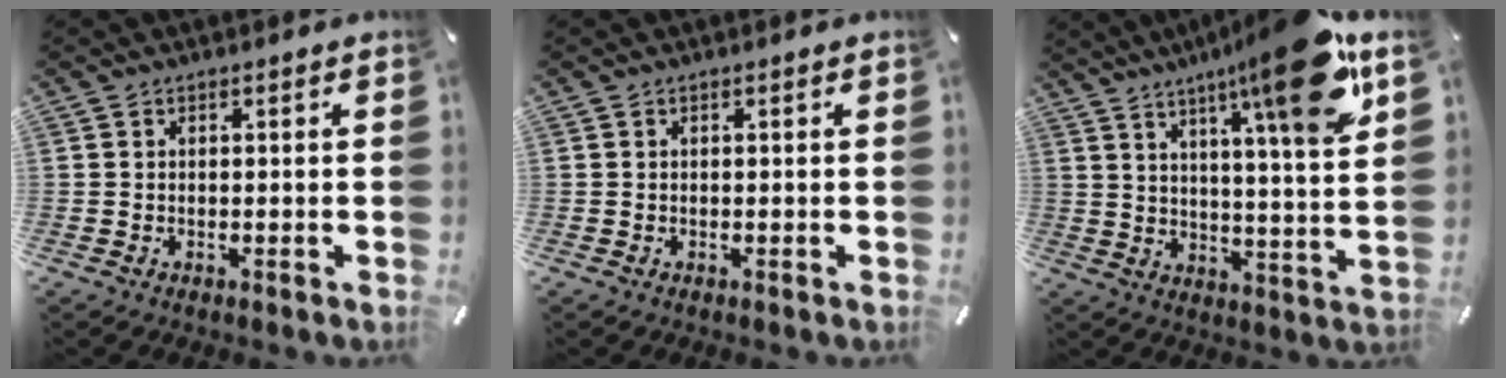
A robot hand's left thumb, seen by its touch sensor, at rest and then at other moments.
{"total": 0.0}
{"total": 18.4, "force": [11.6, 2.7, 14.0], "torque": [-0.203, -0.065, 0.172]}